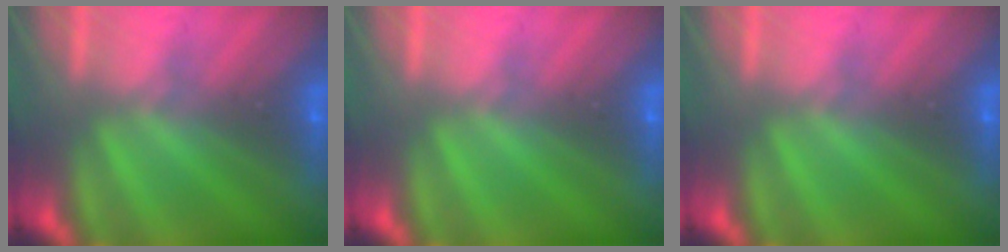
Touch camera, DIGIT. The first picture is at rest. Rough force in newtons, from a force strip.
{"total": 0.0}
{"total": 0.0}